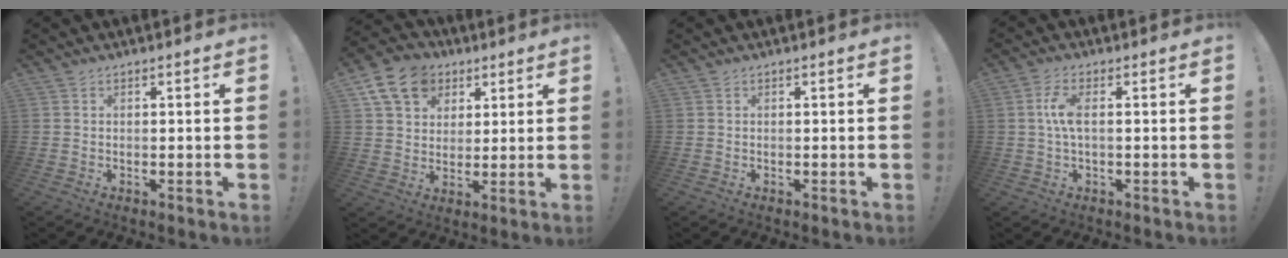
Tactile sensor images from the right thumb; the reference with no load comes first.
{"total": 13.7, "force": [6.3, 10.6, 6.1], "torque": [-0.092, -0.024, 0.125]}
{"total": 0.0}
{"total": 5.8, "force": [0.4, 1.9, 5.4], "torque": [-0.111, 0.004, 0.007]}